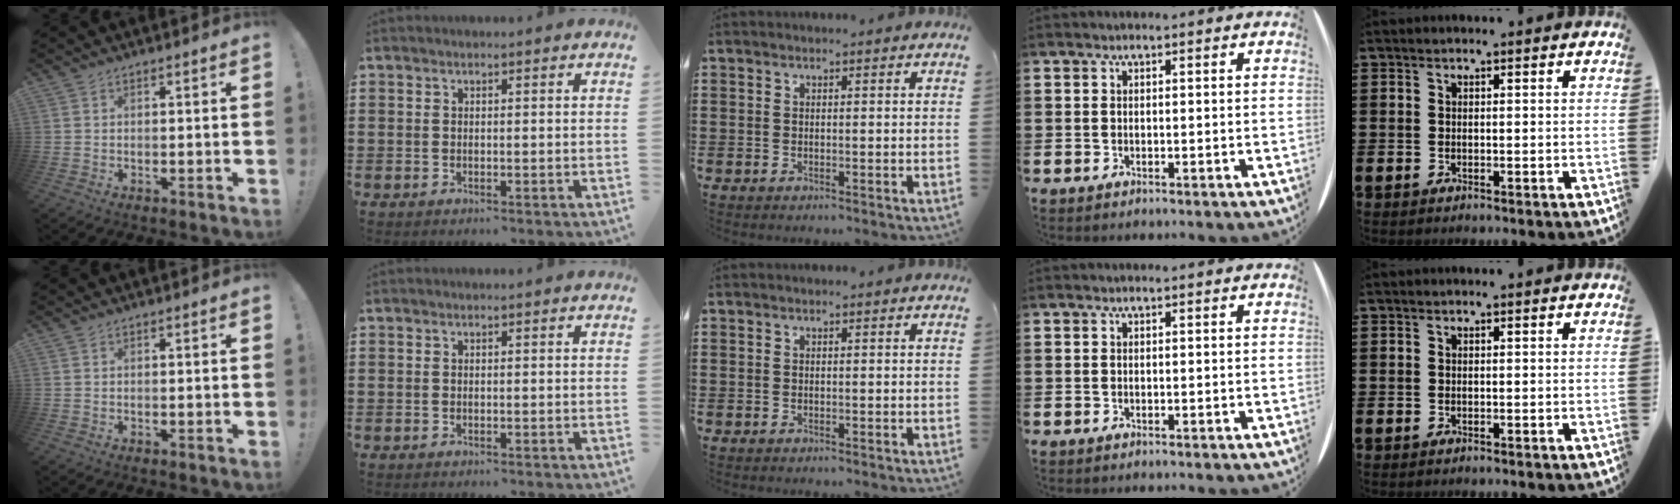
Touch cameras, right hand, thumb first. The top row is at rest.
{}